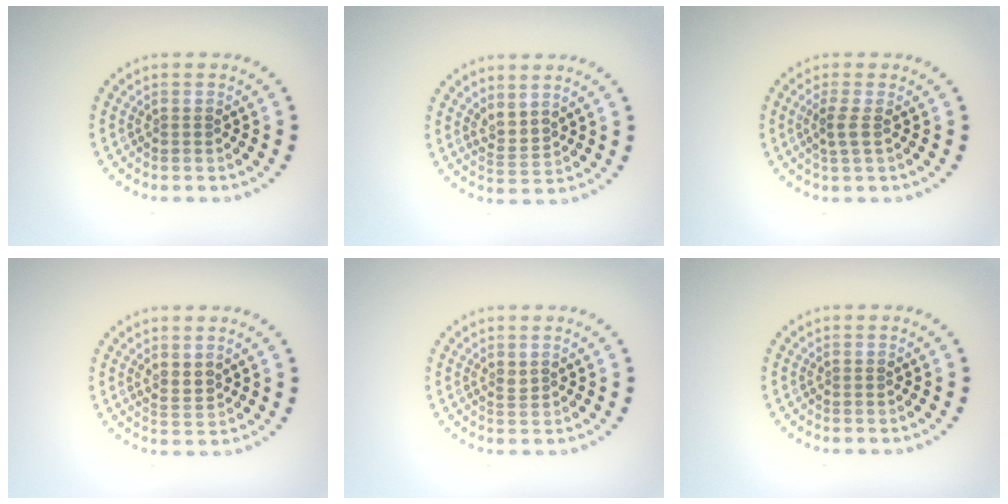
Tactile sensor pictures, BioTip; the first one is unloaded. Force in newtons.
{"total": 2.1, "press": 1.3, "slide": 1.6}
{"total": 1.5, "press": 1.3, "slide": 0.8}
{"total": 1.8, "press": 1.4, "slide": 1.2}
{"total": 0.6, "press": 0.5, "slide": 0.3}
{"total": 0.0}